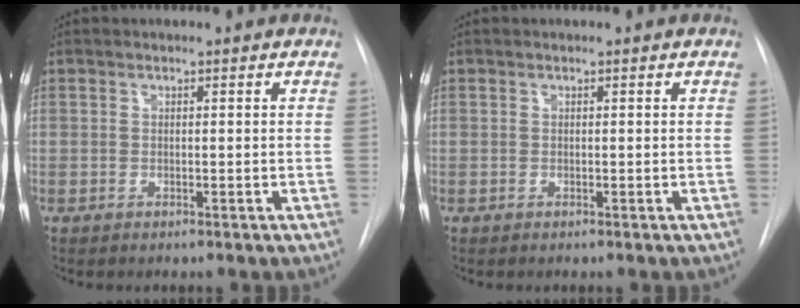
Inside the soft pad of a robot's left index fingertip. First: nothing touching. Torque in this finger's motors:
{"motor_torque": [0.00, 0.00, 0.00, 0.00]}